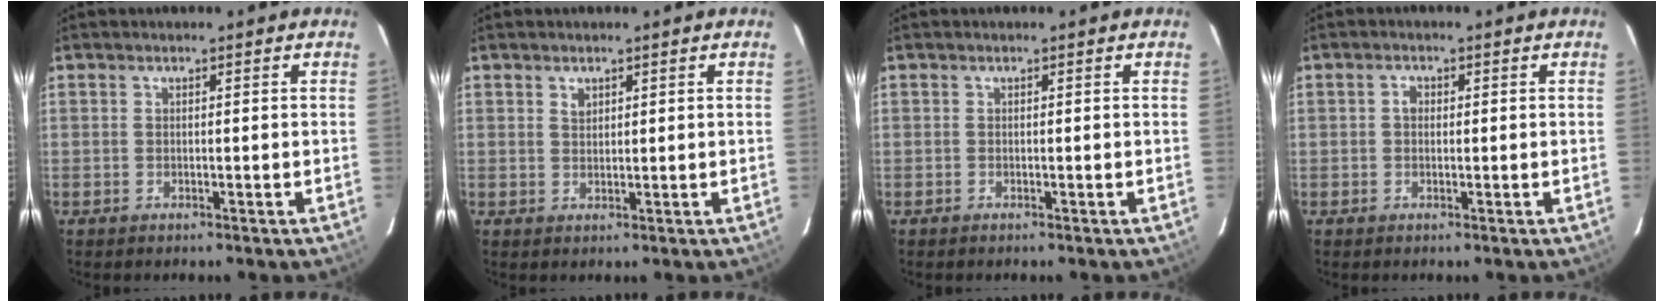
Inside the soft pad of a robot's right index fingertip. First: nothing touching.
{"total": 1.4, "force": [0.9, 1.0, 0.6], "torque": [-0.008, 0.004, 0.016]}
{"total": 0.0}
{"total": 1.4, "force": [0.1, 1.2, 0.8], "torque": [-0.014, 0.007, -0.002]}